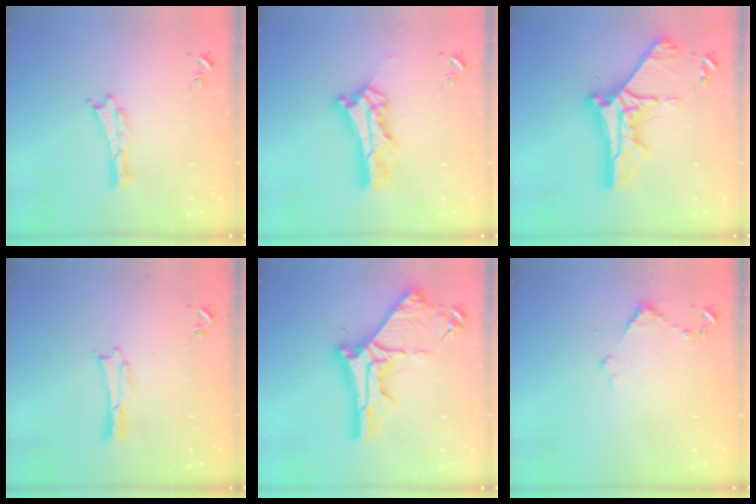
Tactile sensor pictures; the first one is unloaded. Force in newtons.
{"total": 9.8, "press": 9.8, "slide": 0.8}
{"total": 11.1, "press": 11.1, "slide": 1.3}
{"total": 0.0}
{"total": 10.3, "press": 10.2, "slide": 1.2}
{"total": 2.9, "press": 2.9, "slide": 0.3}